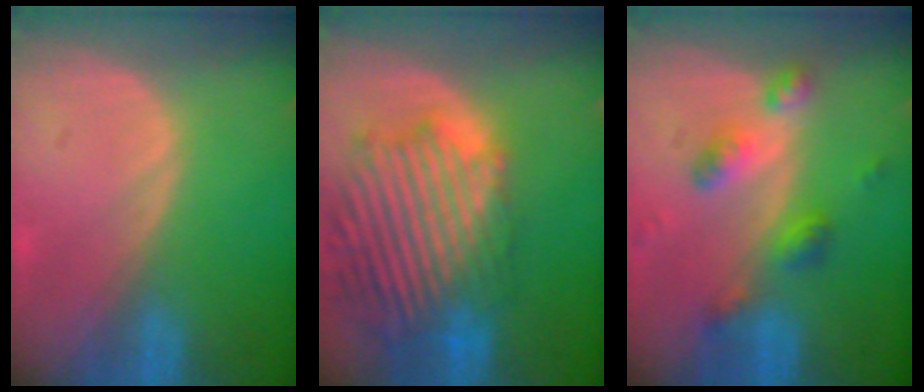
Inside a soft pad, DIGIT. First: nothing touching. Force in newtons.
{"total": 14.3, "press": 12.3, "slide": 7.4}
{"total": 6.1, "press": 5.4, "slide": 2.9}